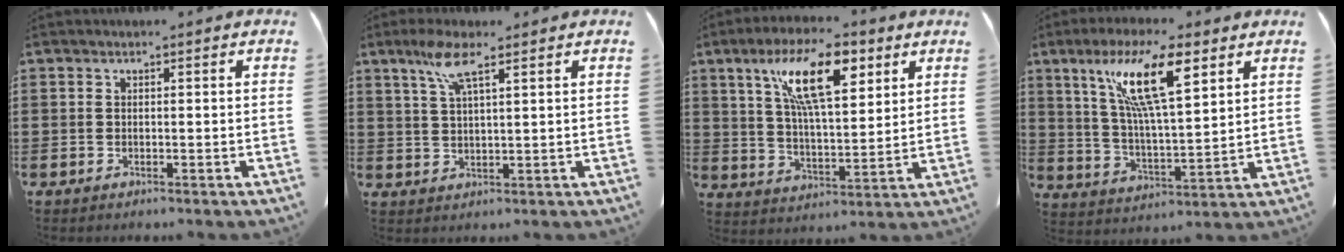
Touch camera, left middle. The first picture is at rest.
{"total": 5.9, "force": [3.6, 1.1, 4.6], "torque": [-0.100, 0.008, 0.062]}
{"total": 13.8, "force": [7.6, 4.5, 10.6], "torque": [-0.201, -0.008, 0.130]}
{"total": 12.6, "force": [7.3, 2.9, 9.9], "torque": [-0.208, -0.006, 0.125]}